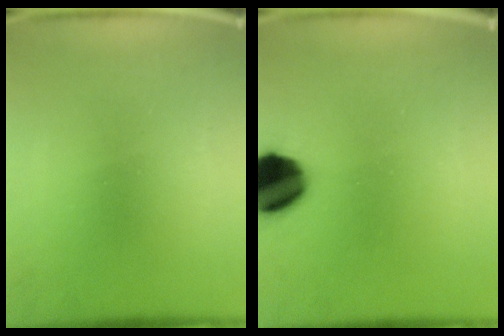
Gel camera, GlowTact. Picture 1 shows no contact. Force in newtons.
{"total": 13.8}